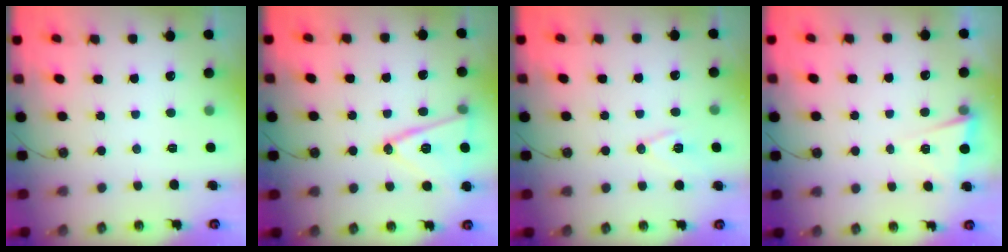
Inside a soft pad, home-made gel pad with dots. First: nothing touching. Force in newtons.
{"total": 15.6, "press": 15.2, "slide": 3.4}
{"total": 8.5, "press": 7.8, "slide": 3.5}
{"total": 3.0, "press": 2.8, "slide": 0.9}